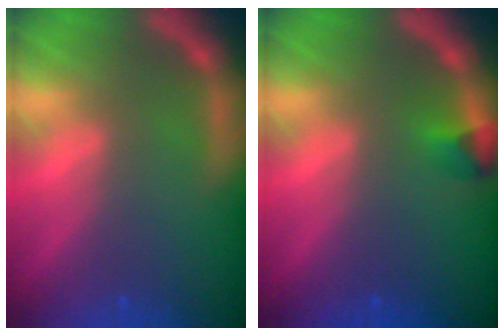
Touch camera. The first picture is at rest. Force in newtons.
{"total": 1.4}